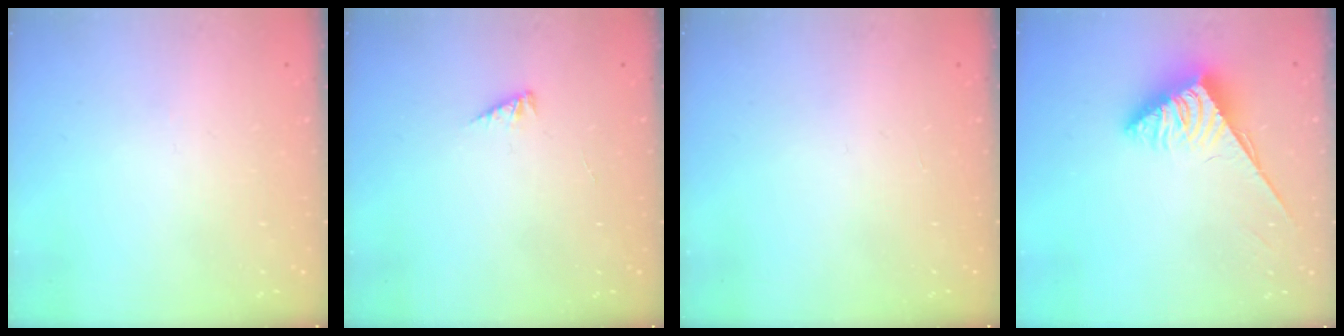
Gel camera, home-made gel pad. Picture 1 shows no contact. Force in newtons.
{"total": 3.2, "press": 3.2, "slide": 0.4}
{"total": 0.0}
{"total": 3.8, "press": 3.8, "slide": 0.5}